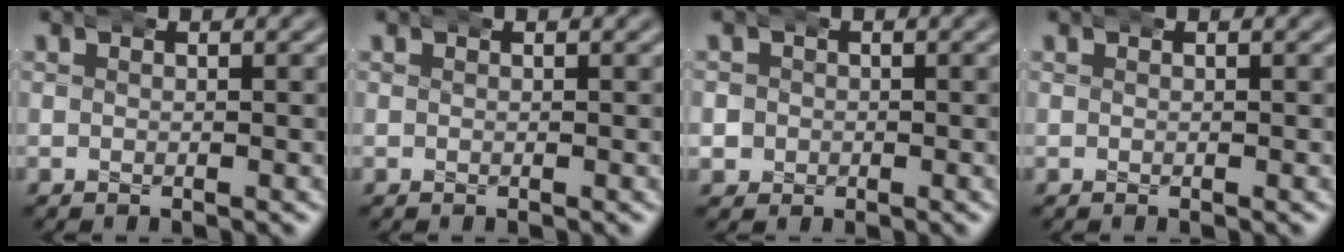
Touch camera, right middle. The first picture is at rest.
{"total": 0.0}
{"total": 2.7, "force": [-0.1, 2.6, 0.4], "torque": [-0.019, -0.001, -0.005]}
{"total": 0.0}